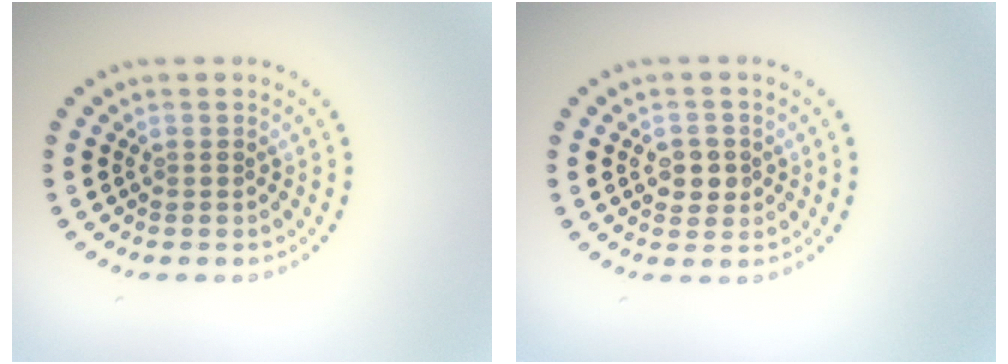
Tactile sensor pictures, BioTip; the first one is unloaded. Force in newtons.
{"total": 2.1, "press": 2.0, "slide": 0.3}